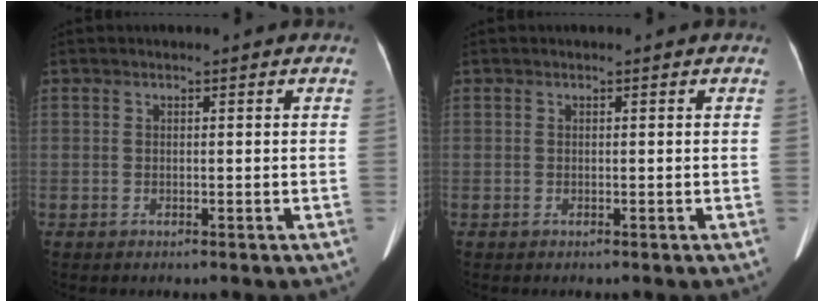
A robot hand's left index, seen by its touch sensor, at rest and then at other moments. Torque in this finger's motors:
{"motor_torque": [0.00, 0.00, 0.00, 0.00]}